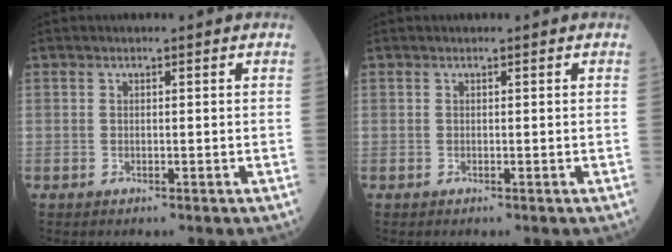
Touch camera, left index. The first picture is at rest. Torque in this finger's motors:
{"motor_torque": [0.17, 0.04, -0.01, 0.00]}